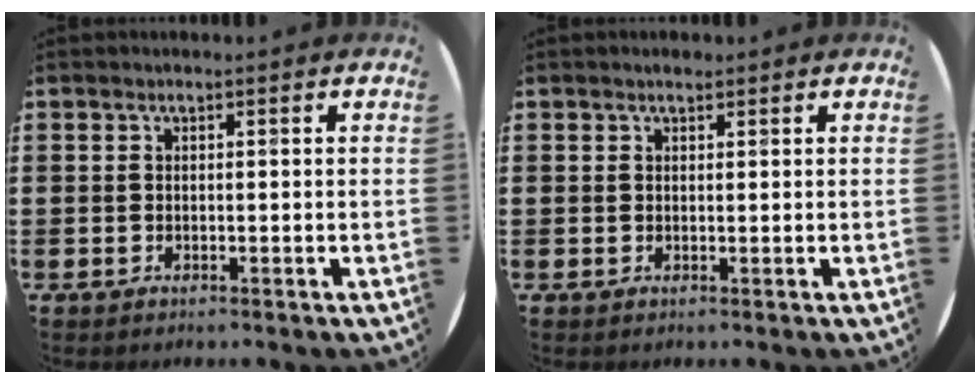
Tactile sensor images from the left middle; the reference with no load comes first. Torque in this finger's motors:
{"motor_torque": [0.13, -0.10, 0.01, 0.00]}